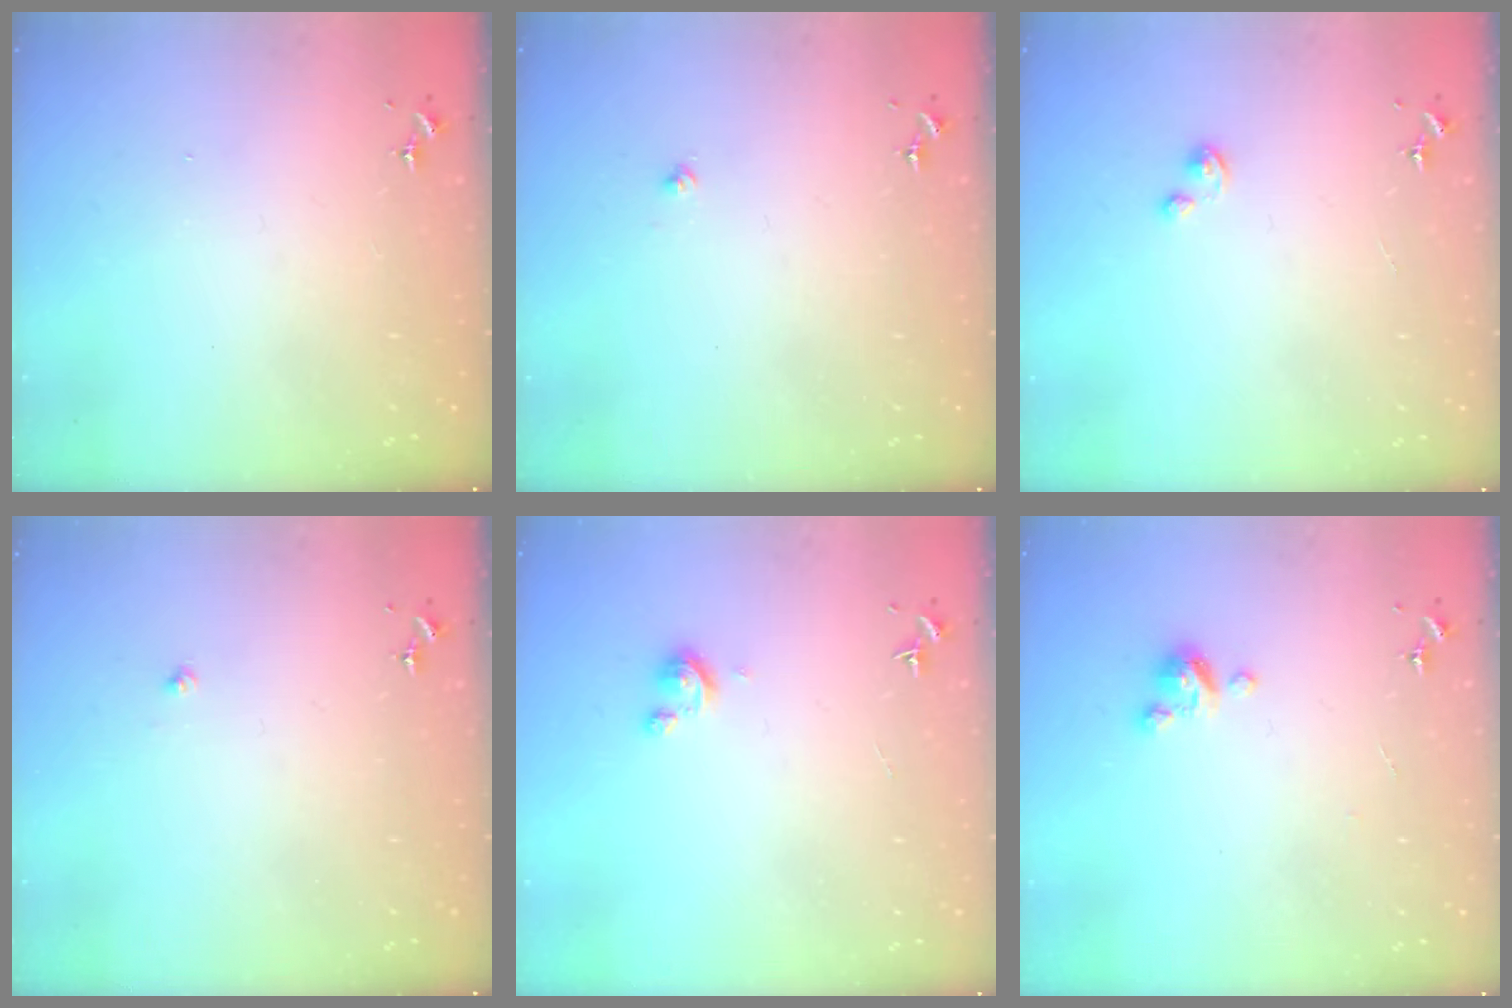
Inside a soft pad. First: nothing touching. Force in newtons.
{"total": 2.1, "press": 2.1, "slide": 0.3}
{"total": 1.9, "press": 1.9, "slide": 0.2}
{"total": 2.0, "press": 2.0, "slide": 0.2}
{"total": 2.9, "press": 2.9, "slide": 0.3}
{"total": 4.6, "press": 4.6, "slide": 0.3}